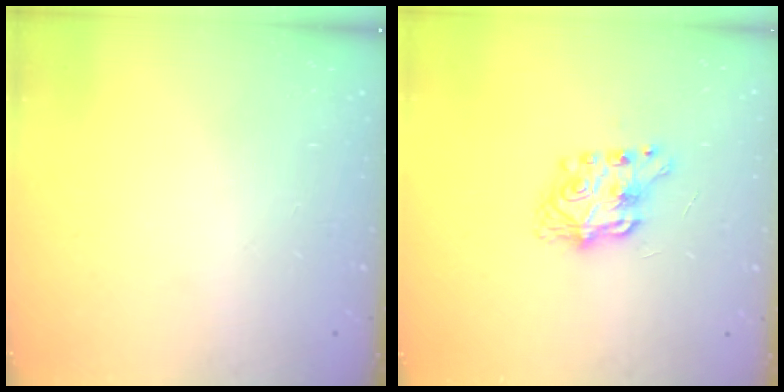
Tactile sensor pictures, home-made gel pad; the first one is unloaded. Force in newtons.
{"total": 7.9, "press": 7.9, "slide": 0.3}